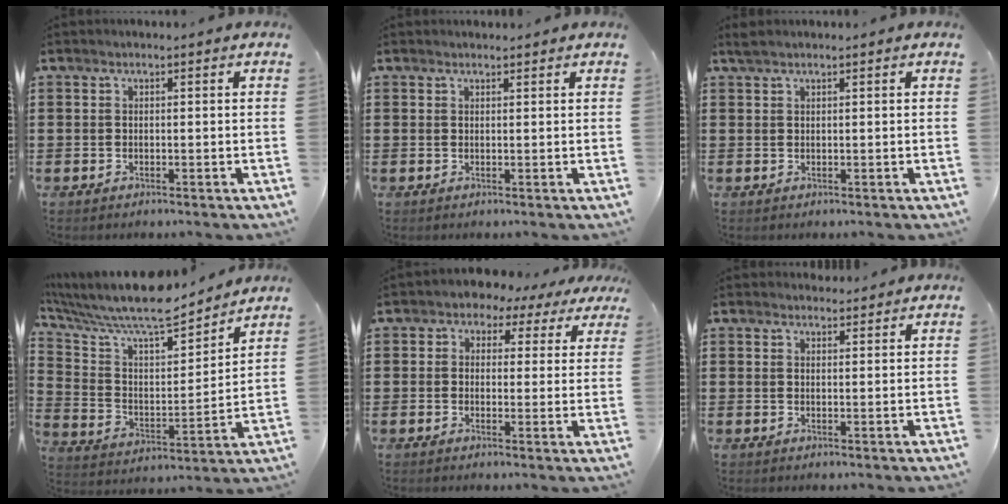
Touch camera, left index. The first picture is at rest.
{"total": 0.8, "force": [0.8, 0.1, 0.2], "torque": [-0.006, -0.001, 0.016]}
{"total": 1.0, "force": [0.6, 0.0, 0.7], "torque": [-0.015, 0.000, 0.012]}
{"total": 10.5, "force": [9.3, 2.0, 4.5], "torque": [-0.127, -0.065, 0.159]}
{"total": 2.6, "force": [1.4, 2.1, 0.4], "torque": [-0.018, -0.005, 0.017]}
{"total": 1.7, "force": [1.7, 0.4, 0.1], "torque": [-0.005, 0.003, 0.033]}